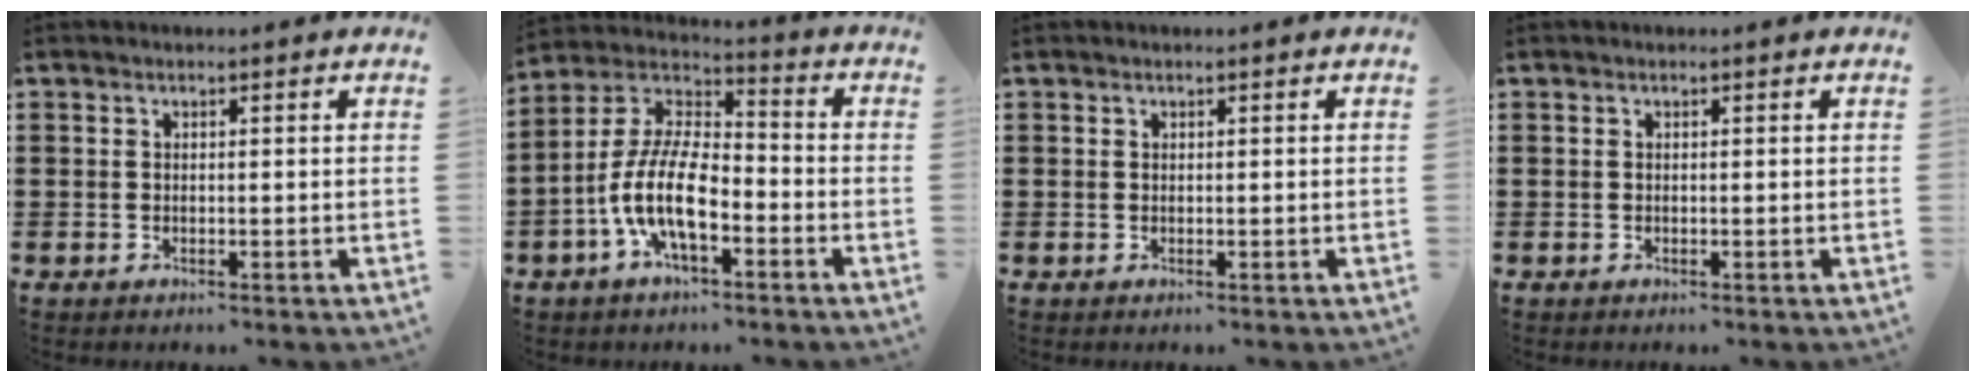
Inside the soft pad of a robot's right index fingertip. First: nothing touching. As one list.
[{"total": 11.2, "force": [-4.6, 4.4, 9.2], "torque": [-0.223, -0.008, -0.092]}, {"total": 0.0}, {"total": 0.0}]